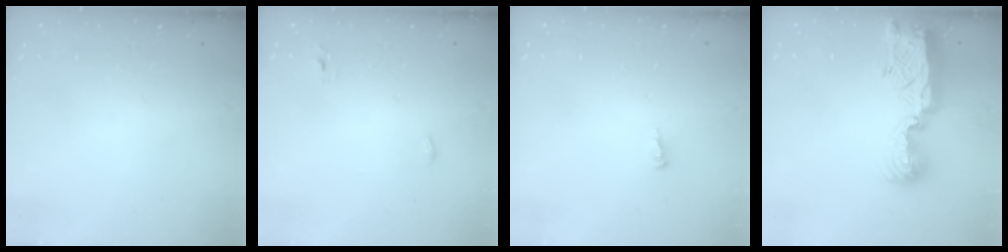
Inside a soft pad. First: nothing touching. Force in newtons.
{"total": 2.8, "press": 2.6, "slide": 0.9}
{"total": 3.1, "press": 3.1, "slide": 0.3}
{"total": 13.5, "press": 13.5, "slide": 0.6}